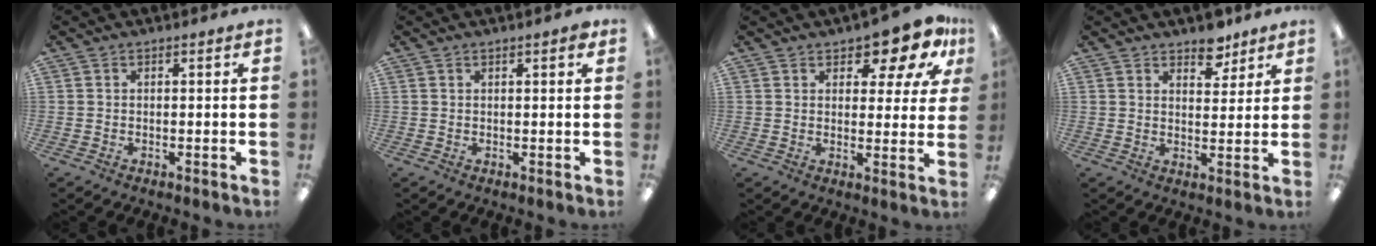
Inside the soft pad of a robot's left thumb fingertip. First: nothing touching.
{"total": 1.6, "force": [1.0, 0.3, 1.2], "torque": [-0.017, -0.001, 0.014]}
{"total": 9.9, "force": [6.9, 4.1, 5.7], "torque": [-0.066, -0.041, 0.117]}
{"total": 6.5, "force": [5.1, 3.3, 2.4], "torque": [-0.012, -0.031, 0.086]}